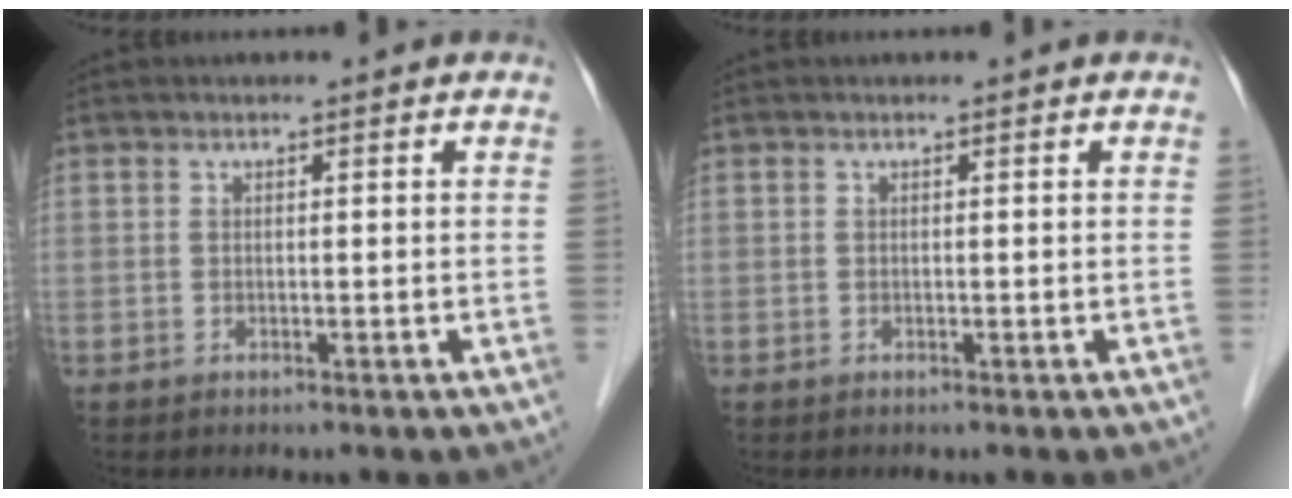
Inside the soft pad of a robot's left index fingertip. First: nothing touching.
{"total": 0.0}